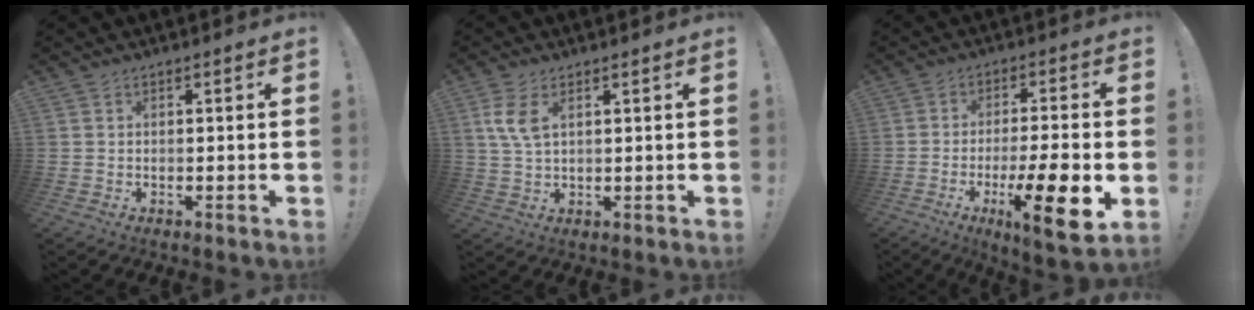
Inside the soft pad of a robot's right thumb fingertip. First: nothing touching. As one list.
[{"total": 6.7, "force": [2.6, 3.3, 5.2], "torque": [-0.098, -0.009, 0.044]}, {"total": 15.2, "force": [-5.5, 2.8, 13.9], "torque": [-0.202, 0.011, -0.080]}]